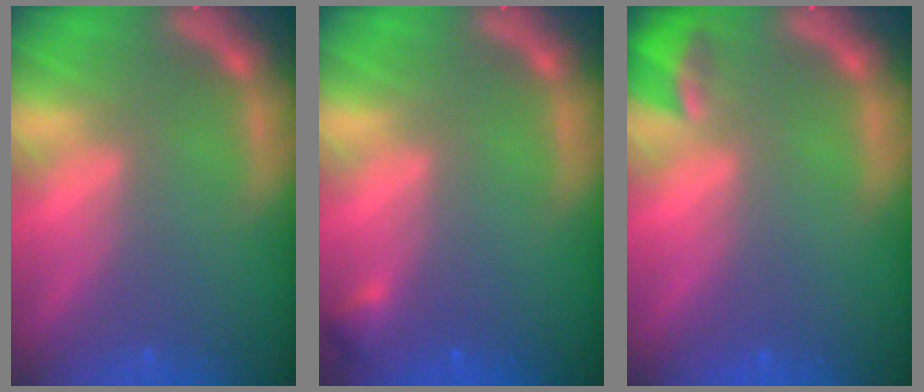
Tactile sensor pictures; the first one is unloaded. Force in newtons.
{"total": 0.9}
{"total": 2.4}